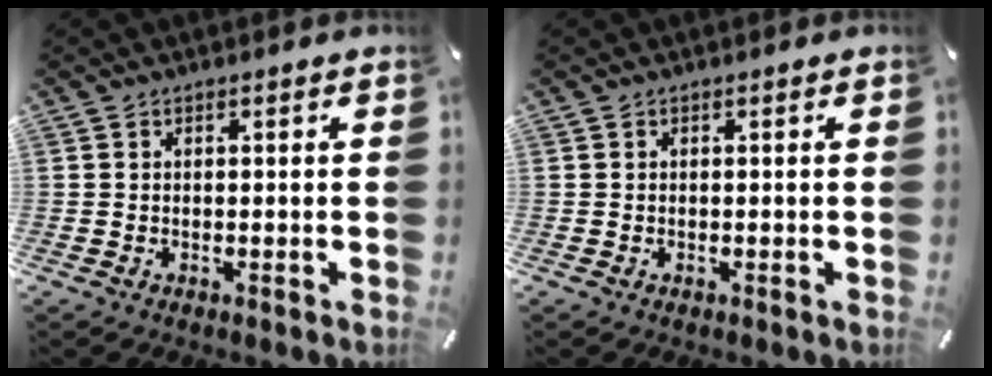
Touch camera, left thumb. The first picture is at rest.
{"total": 0.0}